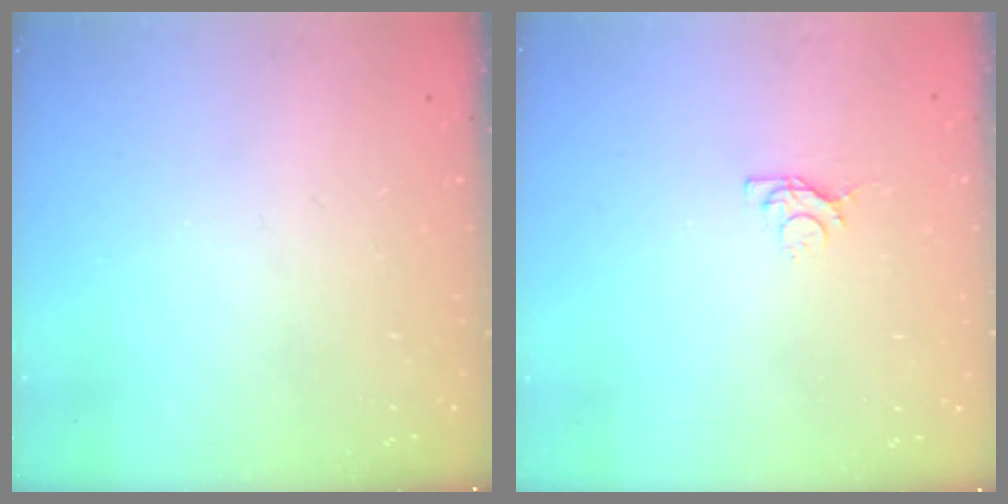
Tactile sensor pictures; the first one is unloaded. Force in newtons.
{"total": 3.2, "press": 3.2, "slide": 0.5}